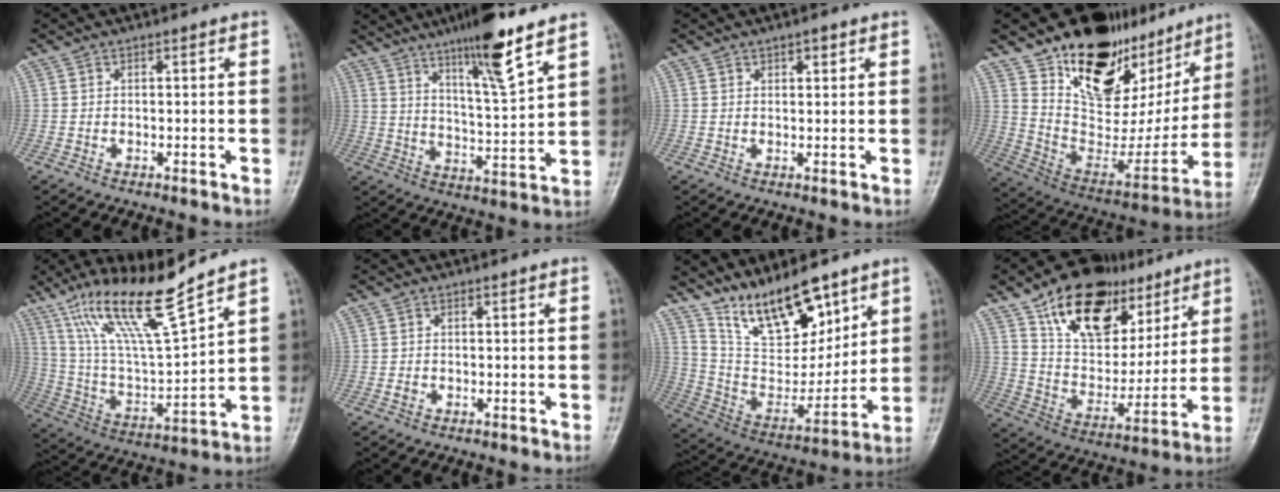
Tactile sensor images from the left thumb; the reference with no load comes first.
{"total": 13.3, "force": [8.9, 1.3, 9.8], "torque": [-0.161, -0.053, 0.152]}
{"total": 1.9, "force": [1.1, 1.0, 1.2], "torque": [-0.006, -0.004, 0.016]}
{"total": 28.5, "force": [17.4, 15.6, 16.4], "torque": [-0.196, -0.061, 0.288]}
{"total": 17.2, "force": [12.5, 2.0, 11.7], "torque": [-0.206, -0.064, 0.245]}
{"total": 0.9, "force": [-0.2, 0.8, 0.4], "torque": [-0.005, 0.000, -0.005]}
{"total": 17.0, "force": [11.8, 7.2, 9.9], "torque": [-0.120, -0.074, 0.229]}
{"total": 21.5, "force": [12.1, 12.9, 12.3], "torque": [-0.155, -0.036, 0.212]}